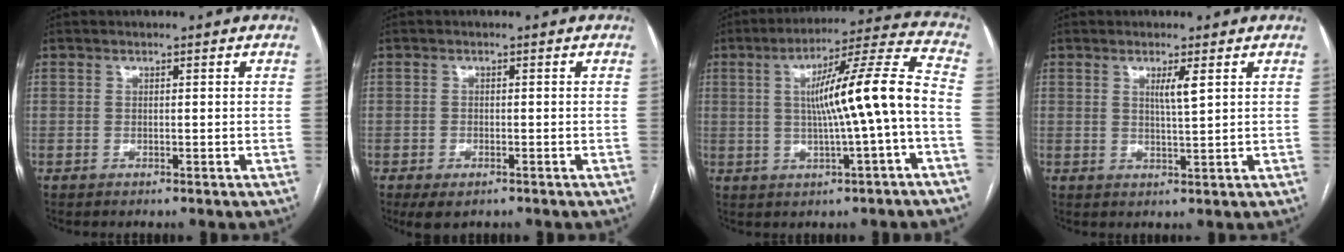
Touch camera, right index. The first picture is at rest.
{"total": 3.0, "force": [-1.8, 1.5, 1.9], "torque": [-0.033, -0.006, -0.018]}
{"total": 13.6, "force": [-0.9, -0.5, 13.5], "torque": [-0.211, 0.020, -0.015]}
{"total": 2.8, "force": [1.2, -0.2, 2.5], "torque": [-0.047, -0.005, 0.021]}